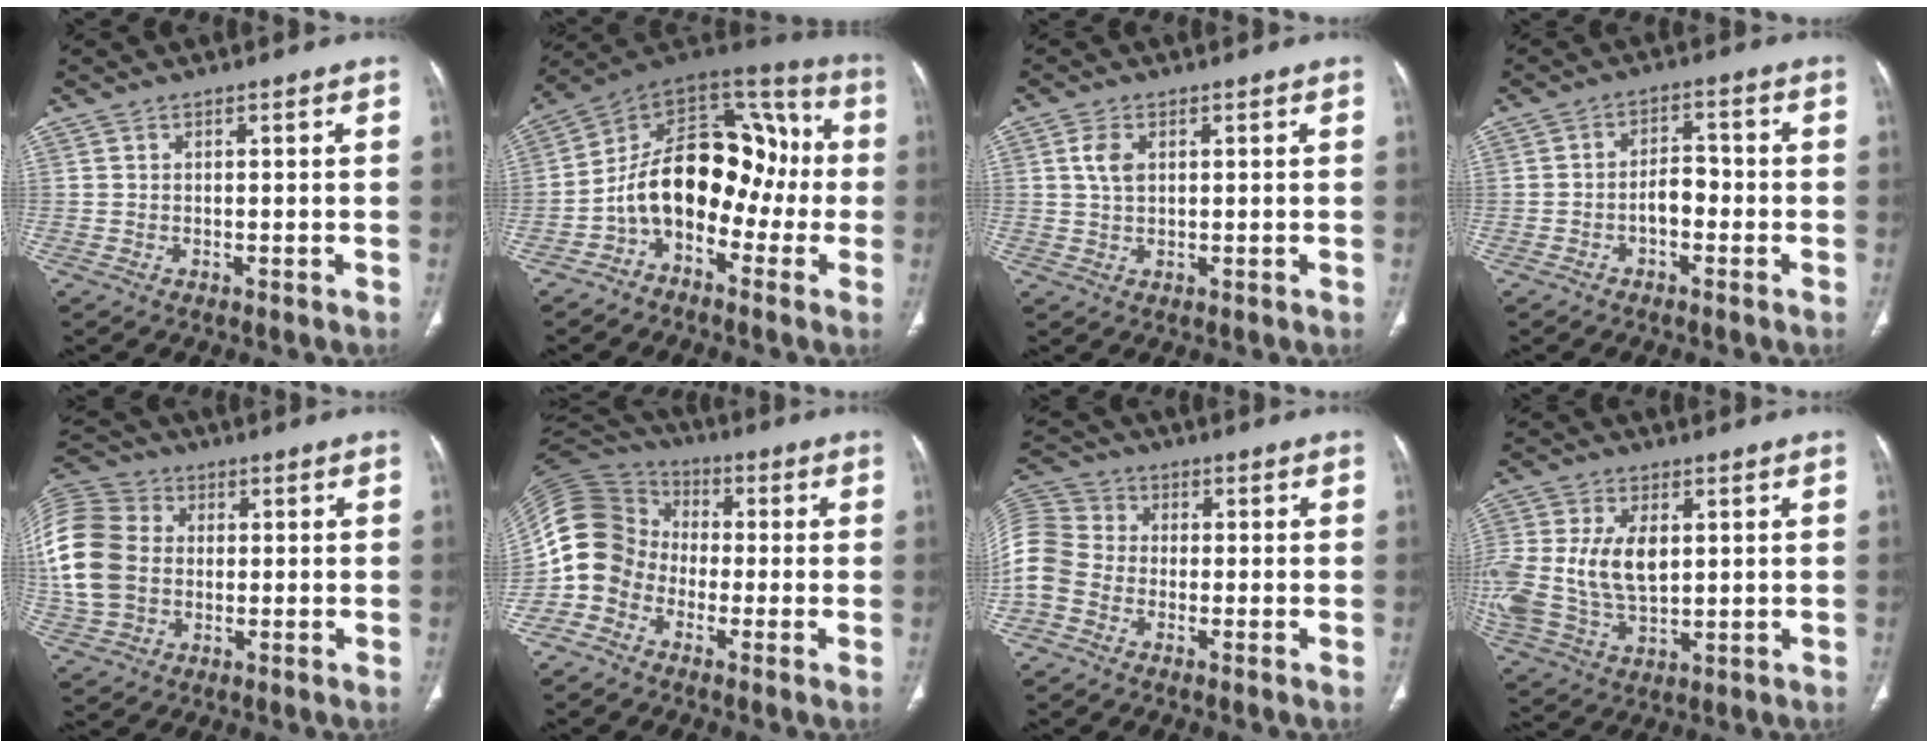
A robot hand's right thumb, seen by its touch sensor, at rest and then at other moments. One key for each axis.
{"total": 18.0, "fx": -3.5, "fy": 11.9, "fz": 13.1, "tx": -0.161, "ty": 0.088, "tz": -0.070}
{"total": 3.4, "fx": 1.0, "fy": 2.1, "fz": 2.6, "tx": -0.051, "ty": 0.001, "tz": 0.020}
{"total": 4.1, "fx": -1.4, "fy": 2.6, "fz": 2.8, "tx": -0.034, "ty": 0.026, "tz": -0.029}
{"total": 20.5, "fx": 0.9, "fy": 16.6, "fz": 12.1, "tx": -0.293, "ty": 0.031, "tz": 0.020}
{"total": 12.4, "fx": -3.5, "fy": 10.6, "fz": 5.4, "tx": -0.103, "ty": 0.056, "tz": -0.085}
{"total": 11.9, "fx": -2.9, "fy": 9.6, "fz": 6.3, "tx": -0.141, "ty": 0.029, "tz": -0.071}
{"total": 16.7, "fx": 1.7, "fy": 10.2, "fz": 13.0, "tx": -0.298, "ty": -0.008, "tz": 0.044}